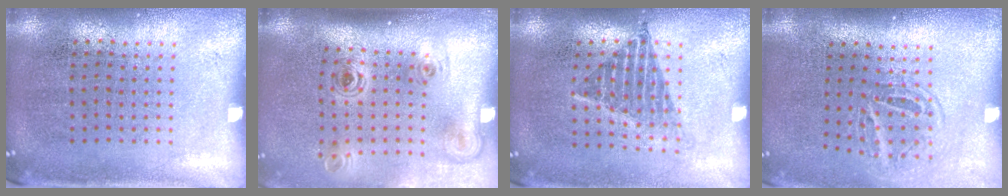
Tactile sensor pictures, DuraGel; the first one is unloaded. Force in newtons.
{"total": 2.2, "press": 1.5, "slide": 1.7}
{"total": 1.3, "press": 1.1, "slide": 0.7}
{"total": 1.6, "press": 1.0, "slide": 1.3}